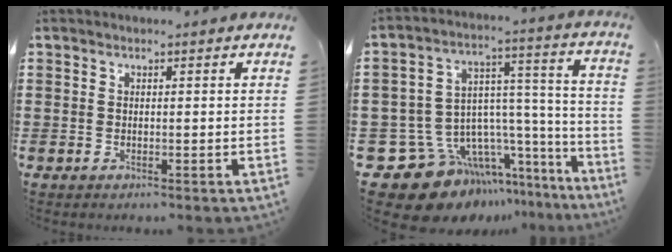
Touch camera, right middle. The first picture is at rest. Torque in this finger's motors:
{"motor_torque": [1.57, -0.57, 0.12, 0.05]}